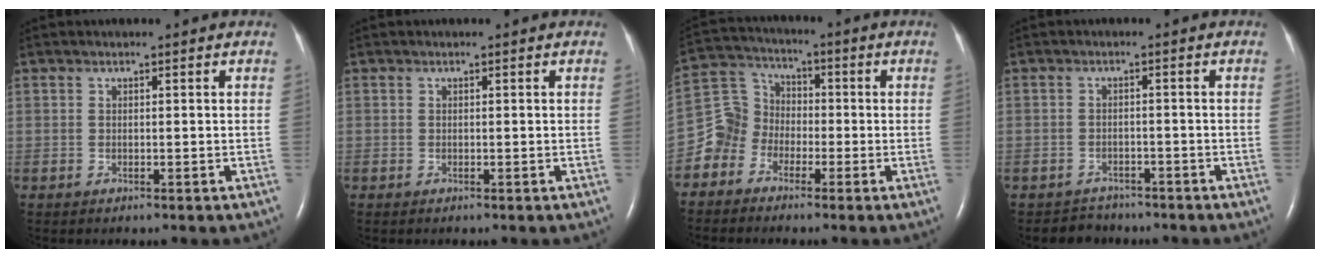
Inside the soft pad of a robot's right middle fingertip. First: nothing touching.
{"total": 0.0}
{"total": 6.7, "force": [-3.1, 5.8, 1.2], "torque": [-0.034, 0.022, -0.065]}
{"total": 3.1, "force": [-2.6, 1.4, -0.9], "torque": [0.006, 0.003, -0.043]}